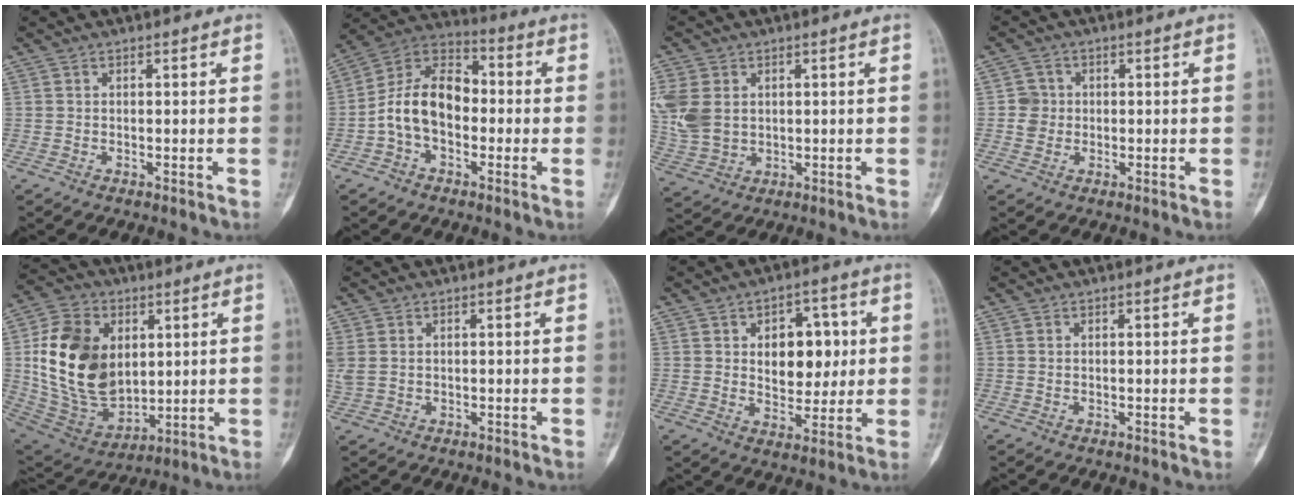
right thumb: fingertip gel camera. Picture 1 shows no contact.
{"total": 12.9, "force": [-1.9, 8.3, 9.7], "torque": [-0.160, 0.041, -0.048]}
{"total": 10.3, "force": [2.0, 7.6, 6.5], "torque": [-0.138, -0.002, 0.052]}
{"total": 3.2, "force": [0.1, 3.2, 0.6], "torque": [0.013, 0.008, 0.000]}
{"total": 21.3, "force": [3.4, 14.9, 14.9], "torque": [-0.253, -0.018, 0.080]}
{"total": 3.5, "force": [0.7, 2.4, 2.5], "torque": [-0.079, 0.007, 0.020]}
{"total": 11.1, "force": [2.2, 7.2, 8.2], "torque": [-0.065, -0.005, 0.037]}
{"total": 0.0}